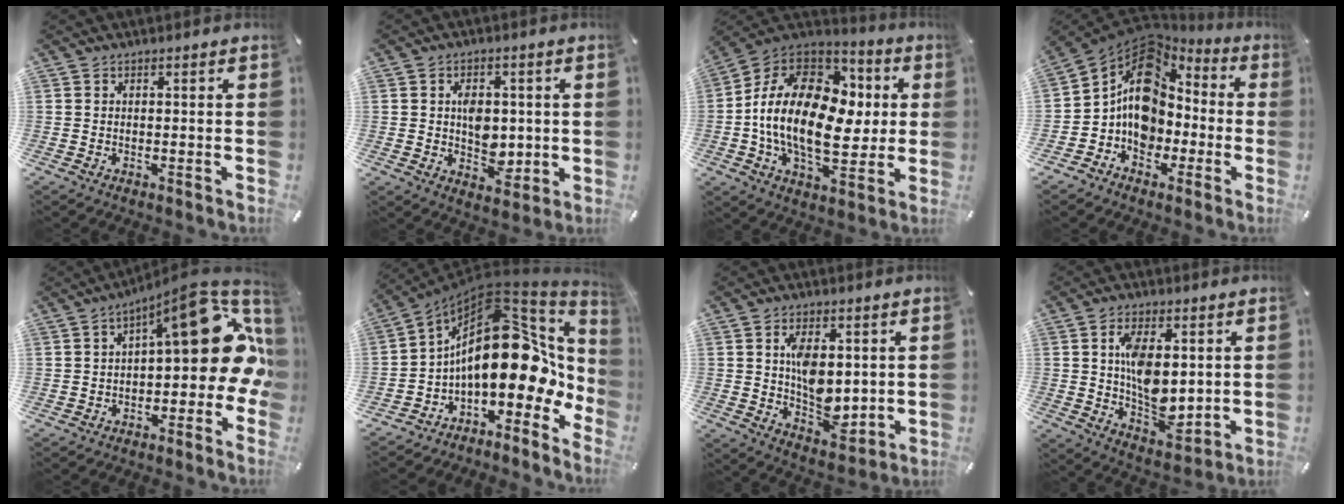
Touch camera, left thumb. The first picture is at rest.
{"total": 7.3, "force": [0.0, 5.8, 4.5], "torque": [-0.036, -0.001, -0.002]}
{"total": 21.3, "force": [-0.4, 14.1, 16.0], "torque": [-0.312, -0.001, -0.008]}
{"total": 13.1, "force": [-0.1, 11.3, 6.7], "torque": [-0.121, -0.005, 0.002]}
{"total": 18.4, "force": [4.6, 8.5, 15.6], "torque": [-0.179, -0.037, 0.075]}
{"total": 22.7, "force": [4.1, 13.6, 17.7], "torque": [-0.269, -0.056, 0.074]}
{"total": 10.0, "force": [1.5, 6.6, 7.5], "torque": [-0.106, -0.008, 0.025]}
{"total": 11.3, "force": [1.9, 6.9, 8.8], "torque": [-0.151, -0.010, 0.031]}